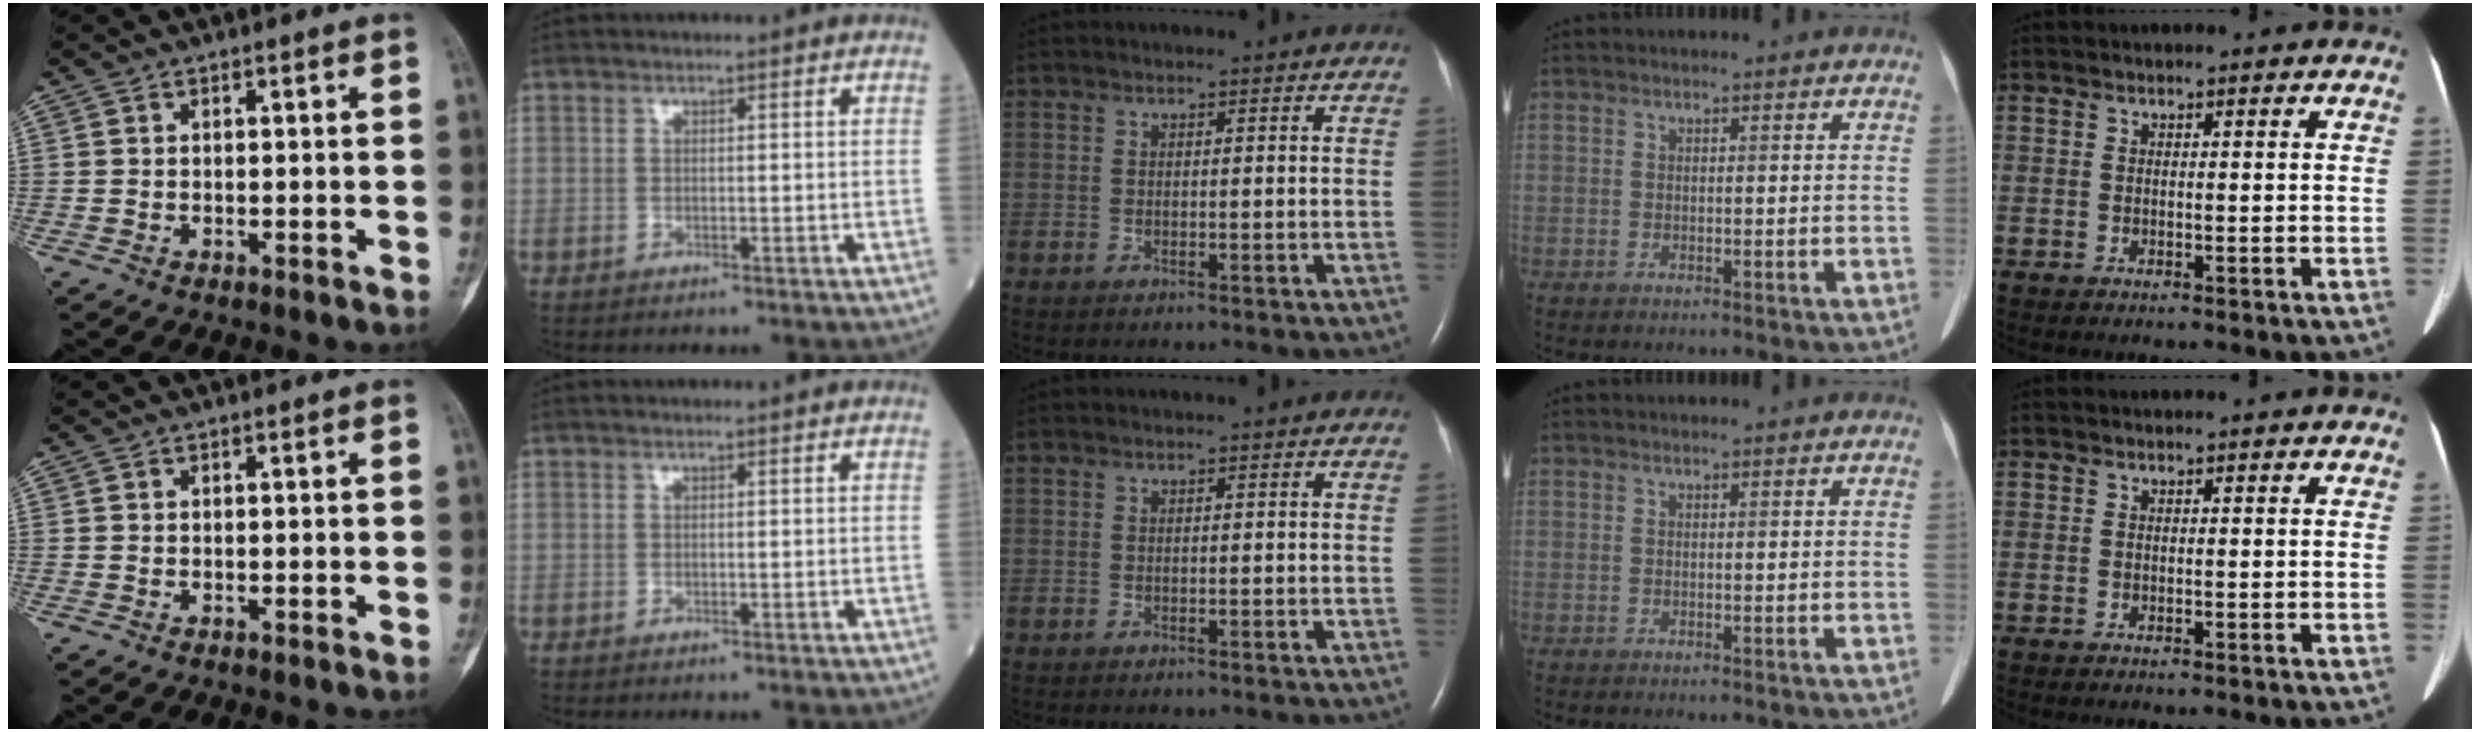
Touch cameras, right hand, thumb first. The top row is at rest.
{}